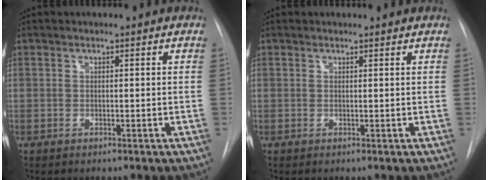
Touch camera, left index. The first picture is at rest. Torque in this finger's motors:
{"motor_torque": [0.07, -0.10, -0.08, -0.01]}